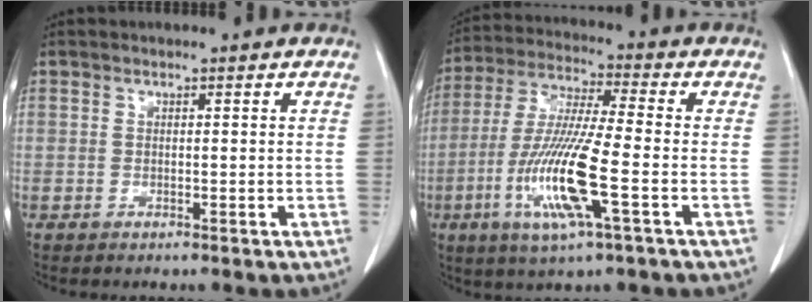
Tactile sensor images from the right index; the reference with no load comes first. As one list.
[{"total": 14.0, "force": [-4.3, 0.6, 13.3], "torque": [-0.277, -0.016, -0.085]}]